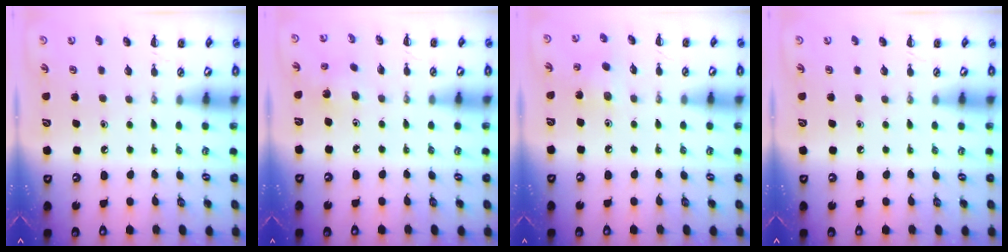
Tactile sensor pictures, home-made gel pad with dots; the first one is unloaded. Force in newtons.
{"total": 3.3, "press": 3.1, "slide": 1.0}
{"total": 3.9, "press": 3.8, "slide": 1.1}
{"total": 0.0}